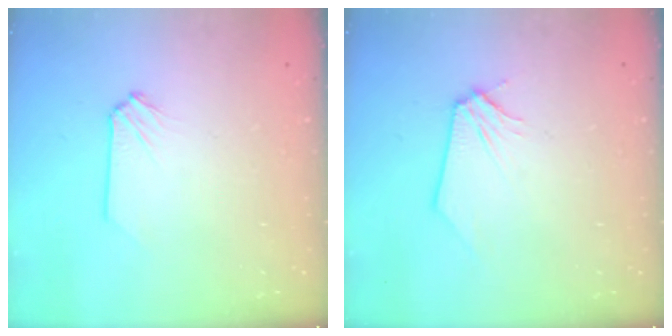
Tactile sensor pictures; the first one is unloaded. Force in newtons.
{"total": 0.0}